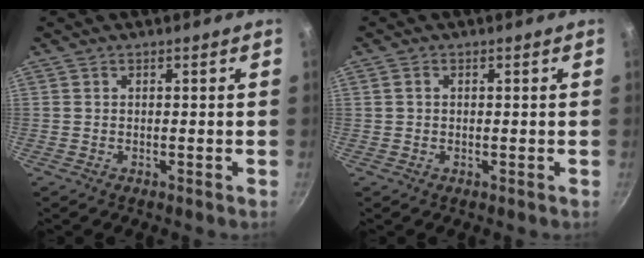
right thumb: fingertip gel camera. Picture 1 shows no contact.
{"total": 1.2, "force": [0.2, 1.0, 0.6], "torque": [-0.010, 0.006, 0.003]}